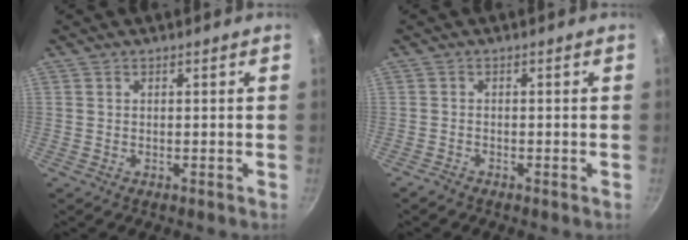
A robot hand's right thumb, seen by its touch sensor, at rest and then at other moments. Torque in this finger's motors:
{"motor_torque": [1.26, -0.20, -0.27, -0.26, -0.02]}